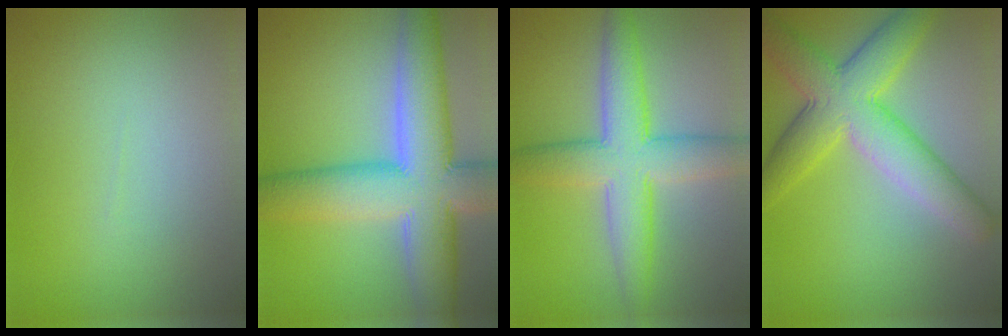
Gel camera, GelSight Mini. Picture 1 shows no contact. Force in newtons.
{"total": 11.9, "press": 11.9, "slide": 0.8}
{"total": 7.3, "press": 7.3, "slide": 0.2}
{"total": 7.9, "press": 7.9, "slide": 0.2}